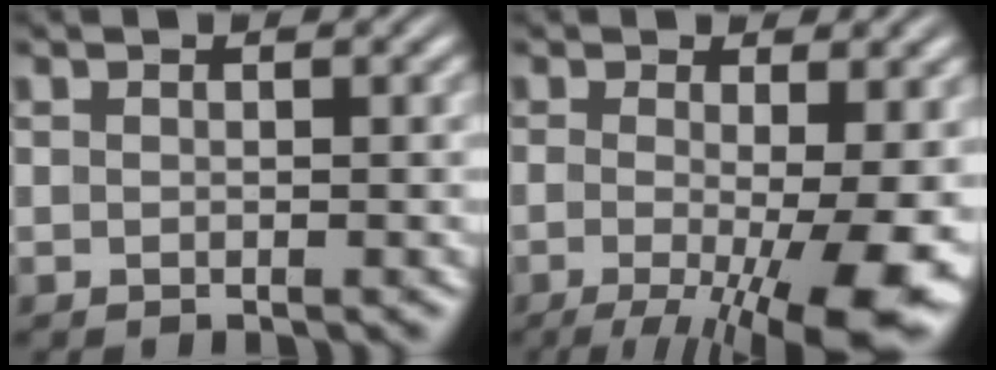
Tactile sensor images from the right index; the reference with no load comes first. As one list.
[{"total": 9.0, "force": [-3.6, 2.8, 7.7], "torque": [-0.116, -0.040, -0.036]}]